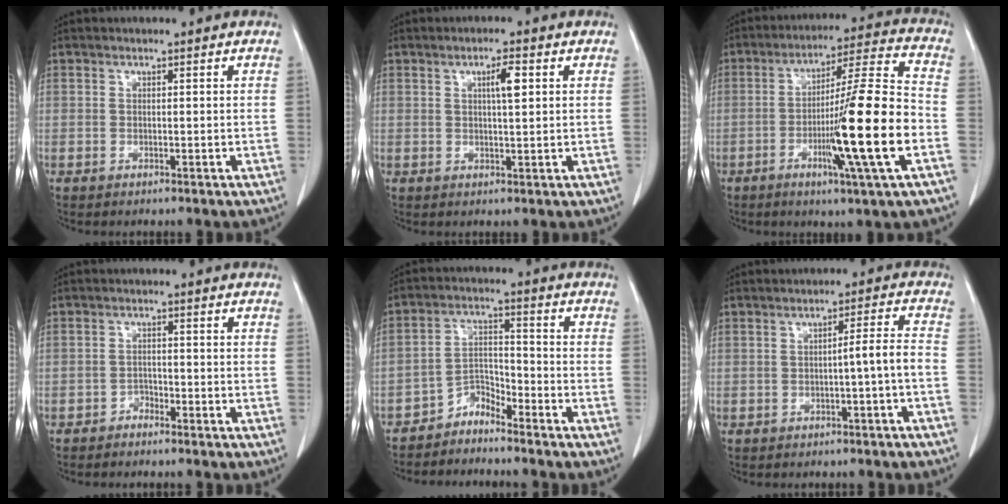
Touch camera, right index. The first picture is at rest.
{"total": 3.4, "force": [1.1, 0.5, 3.2], "torque": [-0.050, 0.002, 0.017]}
{"total": 17.0, "force": [-4.7, -0.9, 16.3], "torque": [-0.268, -0.007, -0.082]}
{"total": 1.4, "force": [-1.3, 0.6, 0.2], "torque": [0.001, 0.005, -0.024]}
{"total": 4.0, "force": [-3.8, 1.1, 0.5], "torque": [0.001, 0.011, -0.073]}
{"total": 3.7, "force": [-1.2, -0.6, 3.4], "torque": [-0.047, 0.010, -0.018]}